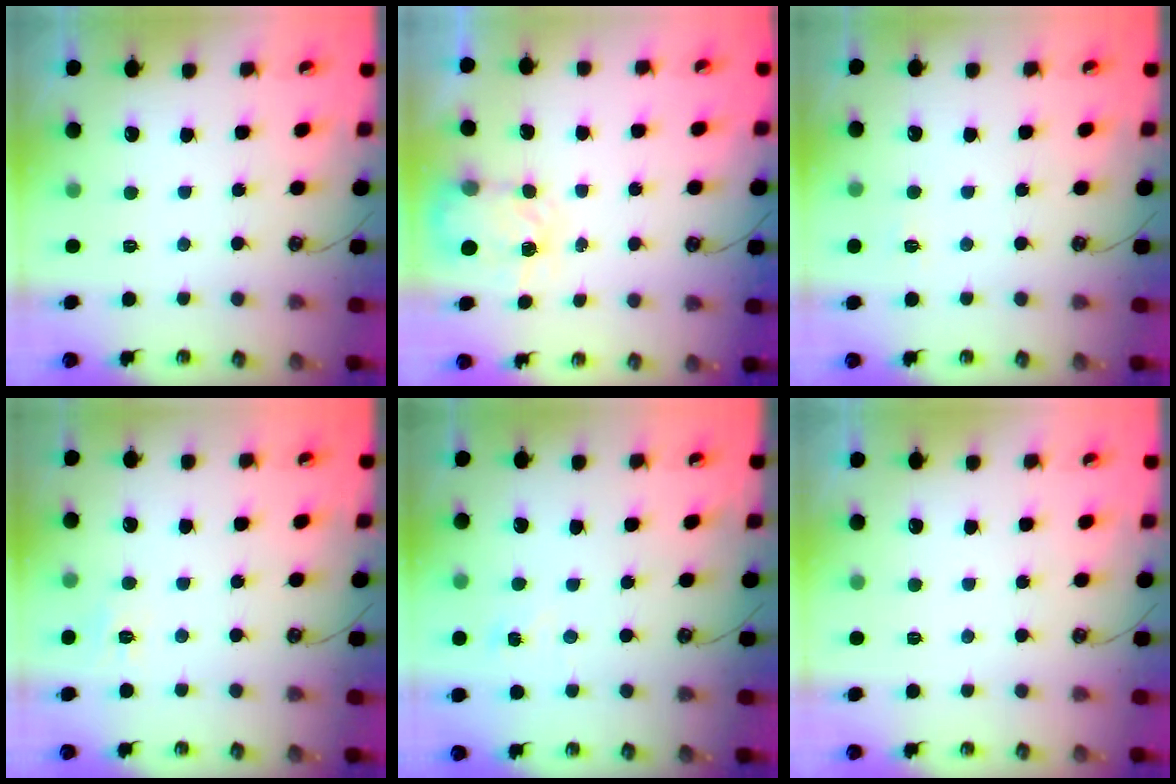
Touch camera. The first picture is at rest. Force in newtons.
{"total": 3.9, "press": 3.9, "slide": 0.7}
{"total": 3.4, "press": 3.4, "slide": 0.4}
{"total": 3.7, "press": 3.7, "slide": 0.5}
{"total": 3.7, "press": 3.7, "slide": 0.4}
{"total": 0.0}